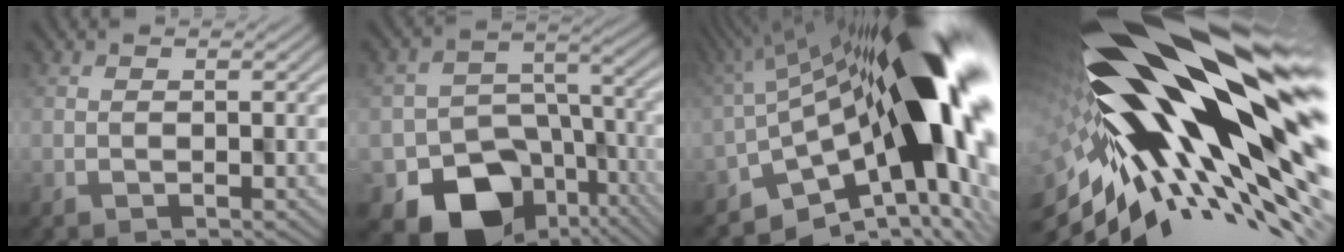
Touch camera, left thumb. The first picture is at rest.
{"total": 13.5, "force": [-5.9, 10.1, 6.8], "torque": [-0.115, -0.062, -0.064]}
{"total": 17.4, "force": [-2.7, 7.4, 15.5], "torque": [-0.214, 0.006, -0.063]}
{"total": 21.7, "force": [1.1, 7.8, 20.2], "torque": [-0.353, -0.036, 0.001]}